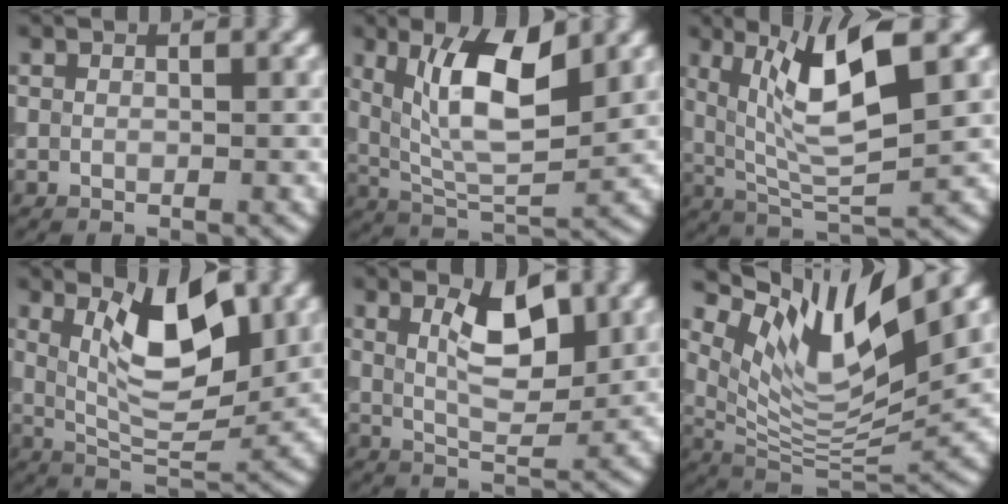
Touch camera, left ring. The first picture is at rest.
{"total": 7.9, "force": [2.8, 2.7, 6.8], "torque": [-0.127, -0.005, 0.054]}
{"total": 7.8, "force": [2.5, 1.8, 7.1], "torque": [-0.133, -0.007, 0.048]}
{"total": 7.1, "force": [2.3, 2.6, 6.2], "torque": [-0.101, -0.004, 0.040]}
{"total": 4.7, "force": [1.8, 1.8, 3.9], "torque": [-0.068, -0.002, 0.030]}
{"total": 9.5, "force": [5.7, 2.7, 7.1], "torque": [-0.138, -0.007, 0.114]}